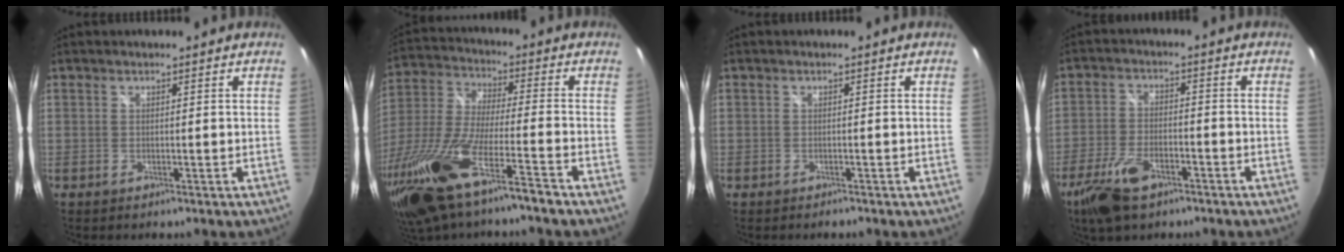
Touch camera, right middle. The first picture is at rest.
{"total": 19.7, "force": [-13.3, 2.2, 14.3], "torque": [-0.298, -0.046, -0.250]}
{"total": 0.9, "force": [-0.8, 0.4, 0.1], "torque": [-0.005, 0.002, -0.012]}
{"total": 9.9, "force": [-6.3, 4.6, 6.1], "torque": [-0.151, -0.014, -0.120]}